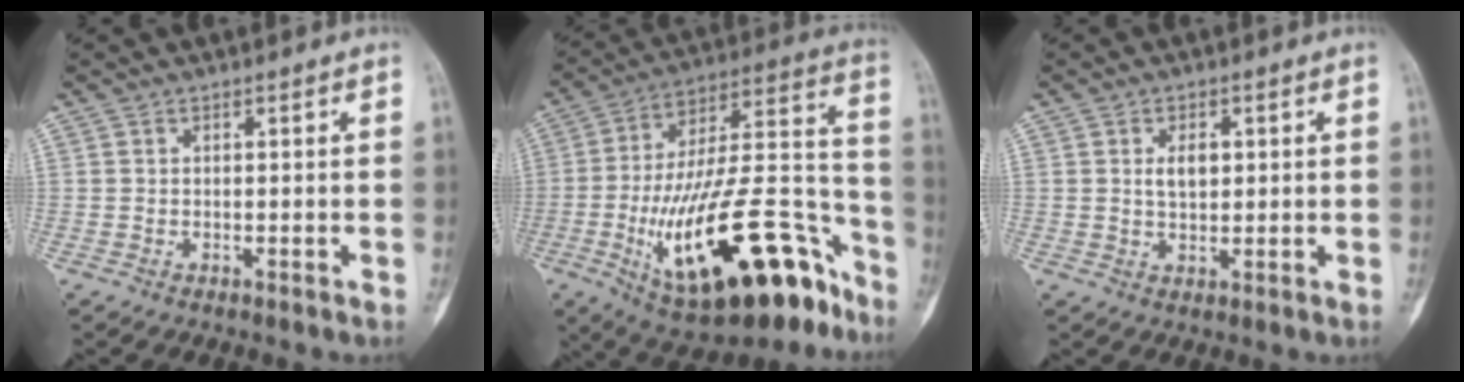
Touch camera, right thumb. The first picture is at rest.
{"total": 31.2, "force": [-15.0, 12.0, 24.6], "torque": [-0.360, 0.081, -0.229]}
{"total": 3.8, "force": [0.9, 2.3, 2.9], "torque": [-0.041, -0.004, 0.016]}